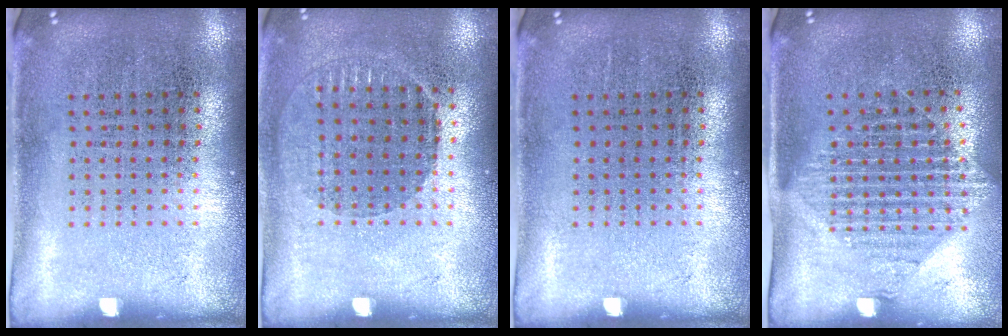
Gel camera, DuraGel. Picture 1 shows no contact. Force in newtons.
{"total": 1.0, "press": 0.9, "slide": 0.4}
{"total": 0.0}
{"total": 1.6, "press": 1.3, "slide": 0.9}